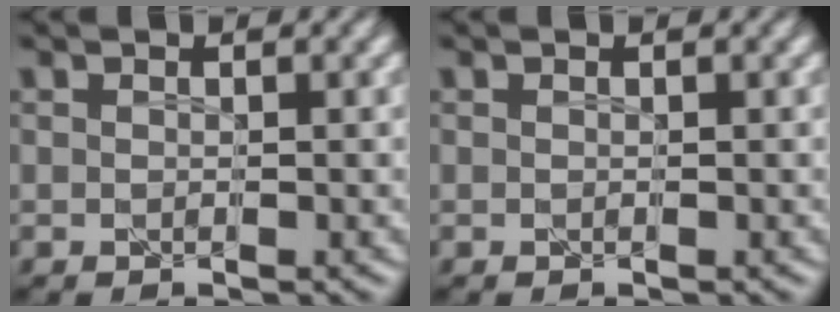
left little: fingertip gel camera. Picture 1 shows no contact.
{"total": 0.0}